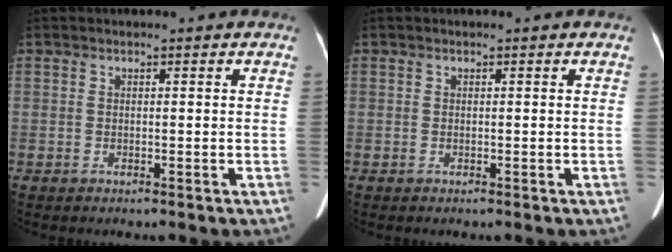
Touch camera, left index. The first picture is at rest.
{"total": 0.0}